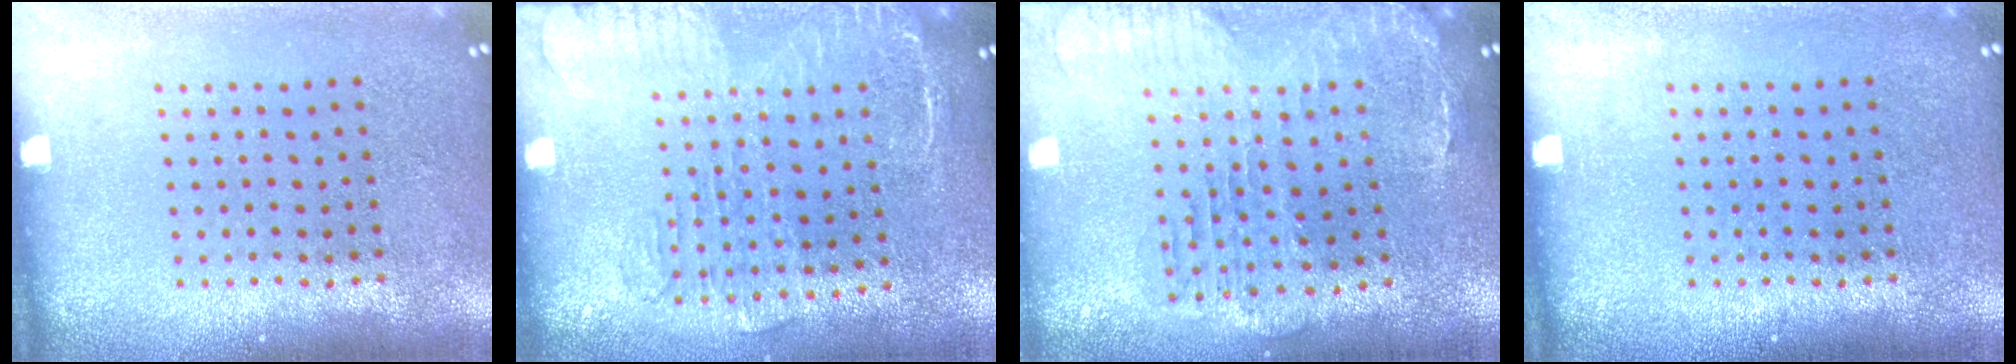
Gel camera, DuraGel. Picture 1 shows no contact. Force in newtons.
{"total": 1.8, "press": 1.5, "slide": 1.0}
{"total": 1.2, "press": 1.1, "slide": 0.4}
{"total": 0.0}